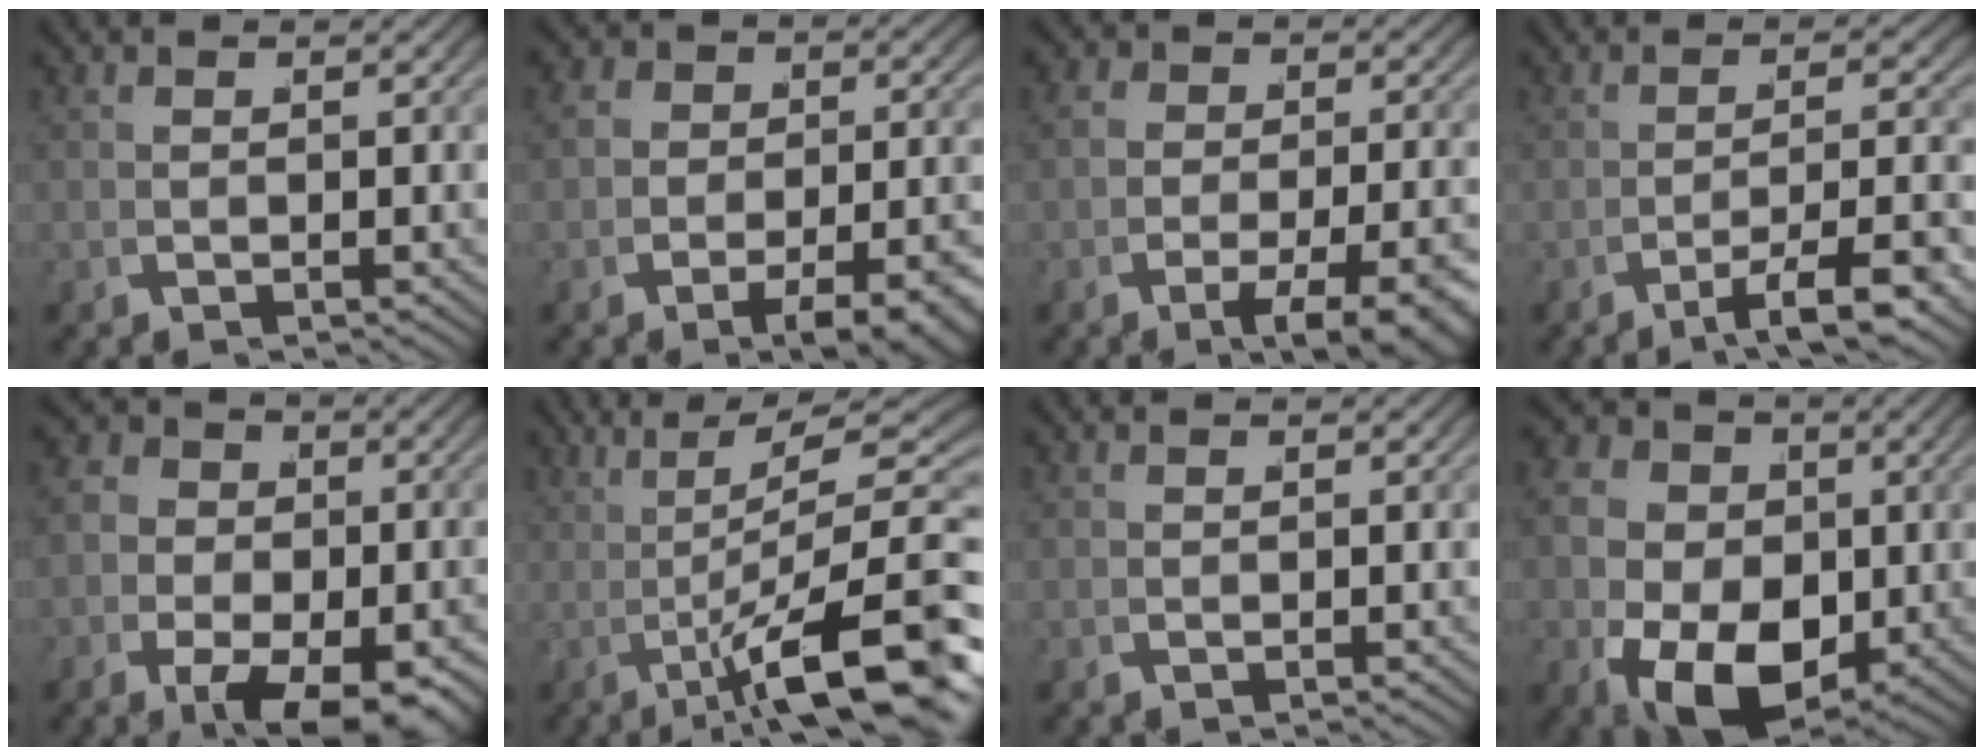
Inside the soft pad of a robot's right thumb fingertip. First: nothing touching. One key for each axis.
{"total": 4.3, "fx": -1.7, "fy": 2.6, "fz": 3.0, "tx": -0.037, "ty": -0.014, "tz": -0.026}
{"total": 5.3, "fx": -2.5, "fy": 2.5, "fz": 4.0, "tx": -0.054, "ty": -0.019, "tz": -0.033}
{"total": 4.9, "fx": -1.7, "fy": 1.9, "fz": 4.2, "tx": -0.071, "ty": -0.002, "tz": -0.019}
{"total": 7.5, "fx": -1.5, "fy": 5.4, "fz": 5.0, "tx": -0.090, "ty": -0.040, "tz": -0.008}
{"total": 11.9, "fx": -0.2, "fy": 5.0, "fz": 10.8, "tx": -0.170, "ty": -0.023, "tz": 0.020}
{"total": 0.0}
{"total": 13.4, "fx": -1.4, "fy": 10.1, "fz": 8.6, "tx": -0.186, "ty": -0.073, "tz": 0.009}